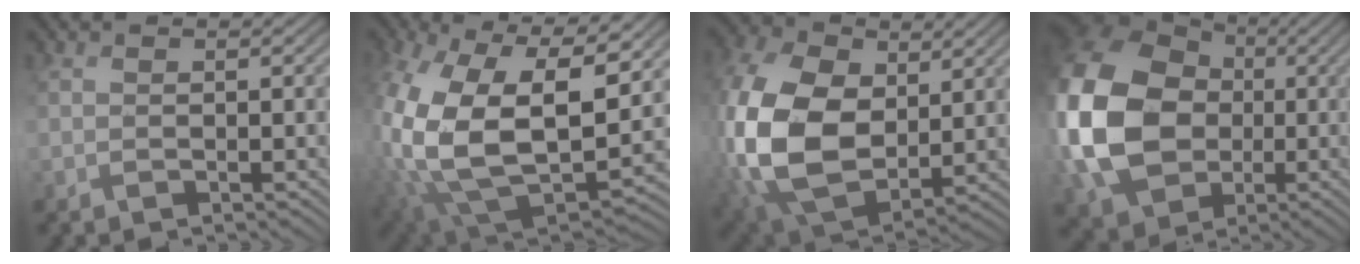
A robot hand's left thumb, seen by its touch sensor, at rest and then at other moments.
{"total": 19.2, "force": [0.6, 12.3, 14.7], "torque": [-0.337, -0.056, 0.046]}
{"total": 17.3, "force": [0.8, 11.8, 12.6], "torque": [-0.337, -0.010, 0.020]}
{"total": 19.0, "force": [-0.2, 15.0, 11.6], "torque": [-0.322, -0.015, -0.002]}